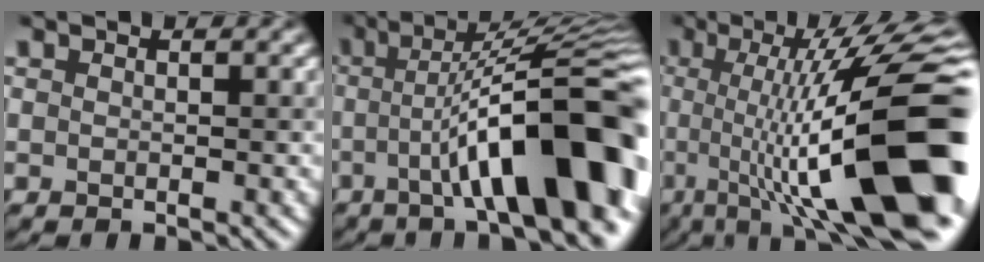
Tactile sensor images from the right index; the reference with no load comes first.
{"total": 13.9, "force": [-2.8, 2.7, 13.3], "torque": [-0.163, 0.027, -0.034]}
{"total": 17.6, "force": [-2.3, 4.9, 16.8], "torque": [-0.224, 0.027, -0.033]}